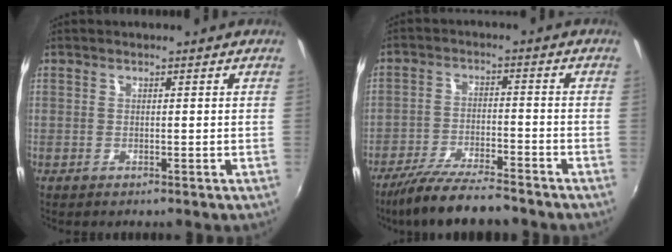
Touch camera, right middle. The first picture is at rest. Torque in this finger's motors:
{"motor_torque": [0.58, -1.03, 0.85, 0.21]}